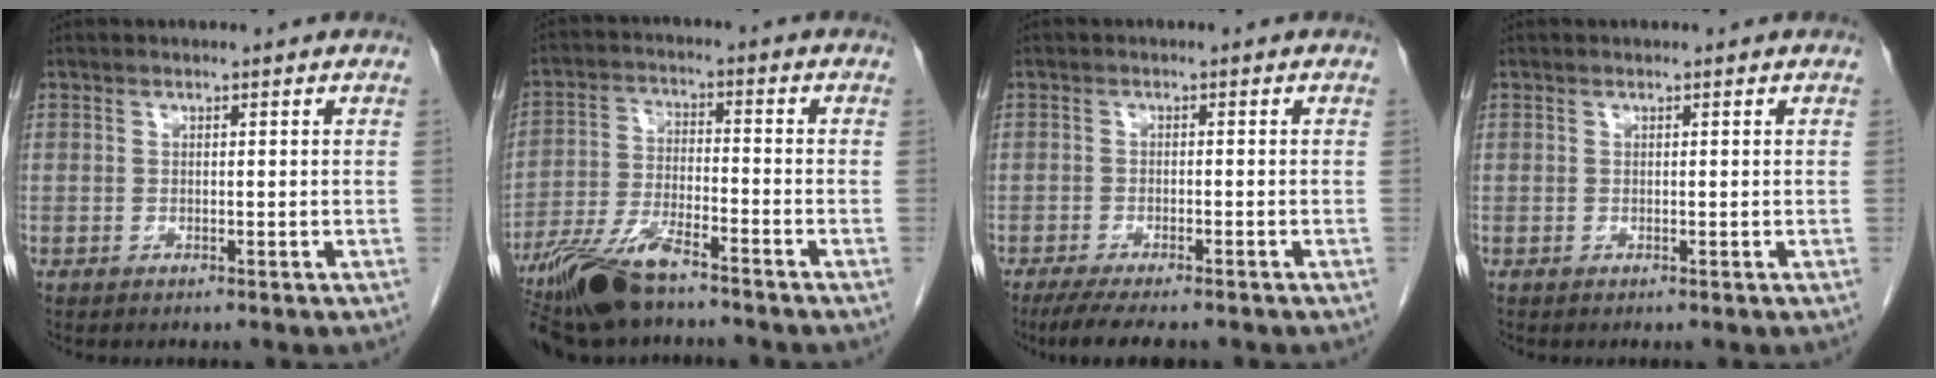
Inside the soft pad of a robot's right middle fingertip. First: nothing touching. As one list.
[{"total": 11.5, "force": [-8.7, 2.5, 7.0], "torque": [-0.141, -0.019, -0.161]}, {"total": 8.0, "force": [-6.6, 1.5, 4.3], "torque": [-0.064, -0.015, -0.103]}, {"total": 0.0}]